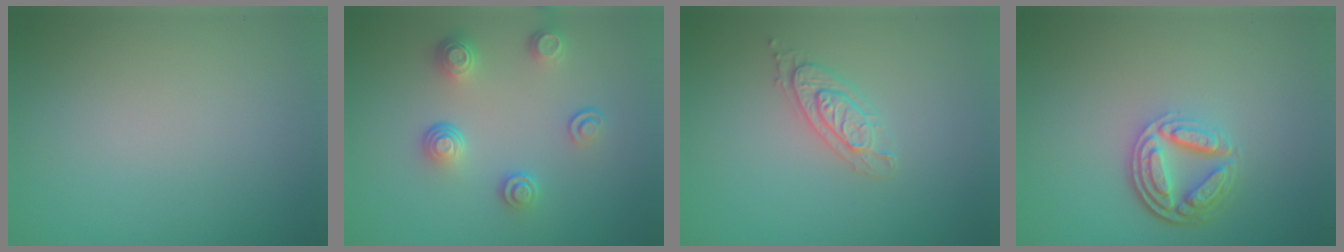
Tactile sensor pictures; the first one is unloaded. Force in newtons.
{"total": 3.9, "press": 2.8, "slide": 2.6}
{"total": 2.1, "press": 2.0, "slide": 0.4}
{"total": 4.6, "press": 3.6, "slide": 3.0}